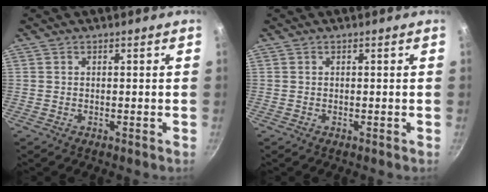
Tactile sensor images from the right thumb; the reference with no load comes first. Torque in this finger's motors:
{"motor_torque": [0.11, 0.03, -0.05, -0.17, 0.03]}